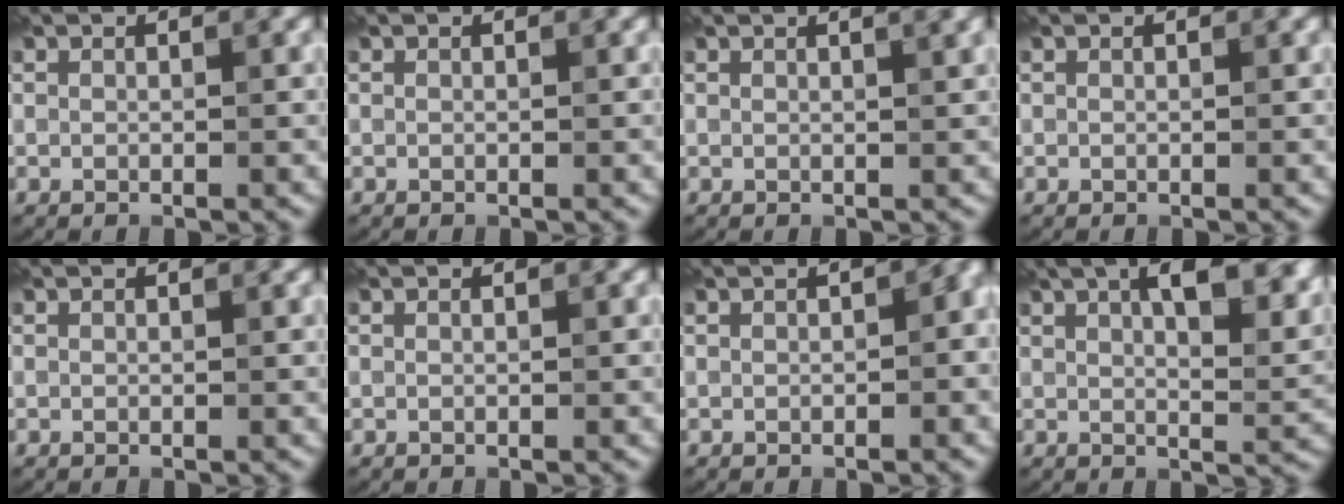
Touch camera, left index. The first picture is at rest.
{"total": 0.0}
{"total": 2.6, "force": [1.5, 1.0, 2.0], "torque": [-0.010, 0.006, 0.004]}
{"total": 0.0}
{"total": 0.0}
{"total": 0.0}
{"total": 3.1, "force": [0.3, 1.4, 2.8], "torque": [-0.023, 0.010, 0.003]}
{"total": 11.4, "force": [5.4, 4.6, 8.9], "torque": [-0.099, 0.026, 0.068]}